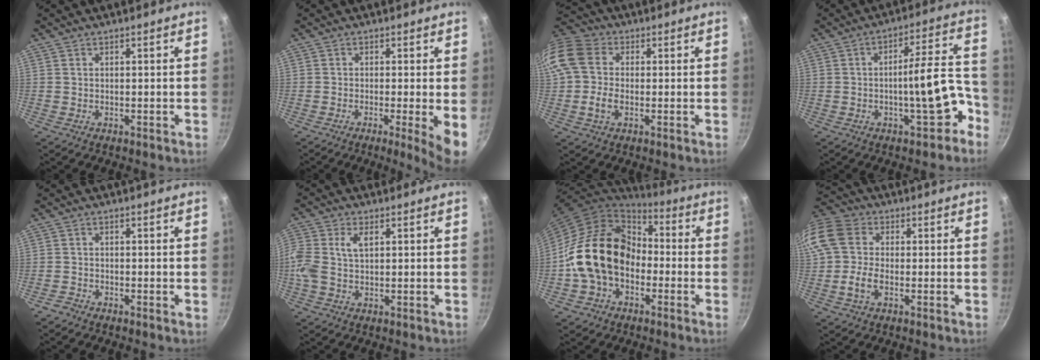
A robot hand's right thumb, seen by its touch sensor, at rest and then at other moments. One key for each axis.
{"total": 6.1, "fx": -1.2, "fy": 0.5, "fz": 5.9, "tx": -0.082, "ty": -0.008, "tz": -0.019}
{"total": 11.7, "fx": -0.5, "fy": 8.9, "fz": 7.5, "tx": -0.151, "ty": 0.020, "tz": -0.024}
{"total": 12.1, "fx": -5.2, "fy": 3.9, "fz": 10.2, "tx": -0.107, "ty": 0.063, "tz": -0.069}
{"total": 1.1, "fx": -1.0, "fy": 0.2, "fz": 0.4, "tx": -0.017, "ty": 0.006, "tz": -0.029}
{"total": 6.8, "fx": 1.0, "fy": 4.0, "fz": 5.4, "tx": -0.116, "ty": 0.014, "tz": 0.013}
{"total": 18.7, "fx": -2.7, "fy": 14.1, "fz": 12.0, "tx": -0.186, "ty": 0.054, "tz": -0.059}
{"total": 11.8, "fx": -0.9, "fy": 8.8, "fz": 7.9, "tx": -0.163, "ty": 0.024, "tz": -0.031}